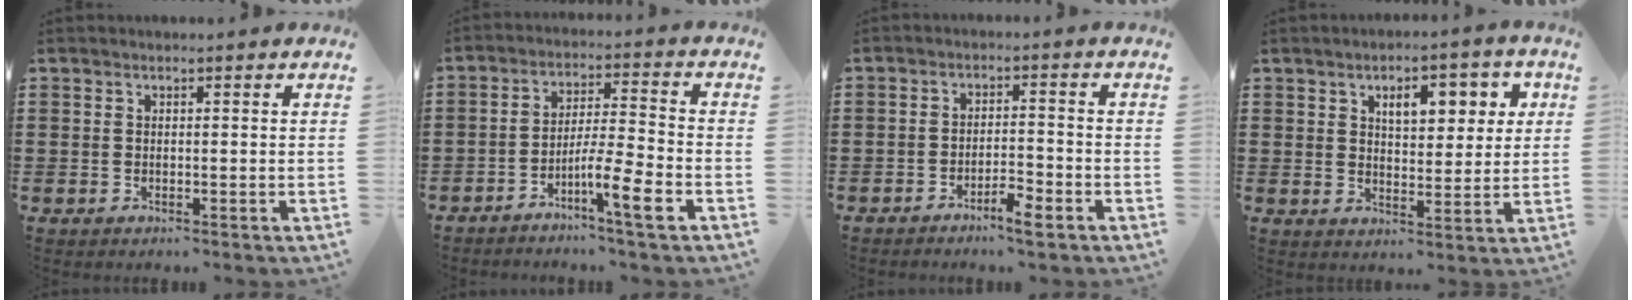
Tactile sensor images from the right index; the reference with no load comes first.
{"total": 7.7, "force": [-4.4, 0.5, 6.3], "torque": [-0.117, -0.002, -0.083]}
{"total": 3.5, "force": [-3.0, 0.6, 1.8], "torque": [-0.033, 0.008, -0.057]}
{"total": 6.8, "force": [3.0, 3.3, 5.1], "torque": [-0.080, 0.001, 0.043]}